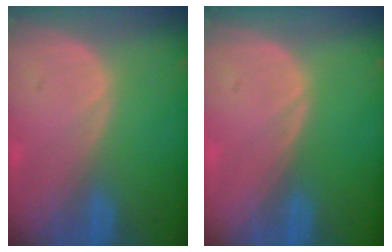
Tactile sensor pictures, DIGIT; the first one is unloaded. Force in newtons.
{"total": 0.0}